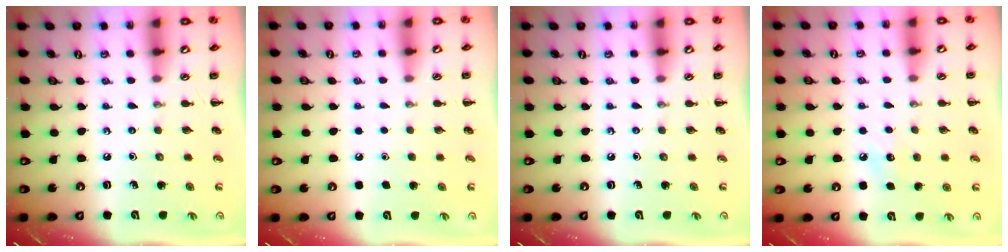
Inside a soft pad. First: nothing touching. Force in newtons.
{"total": 1.7, "press": 1.7, "slide": 0.1}
{"total": 0.0}
{"total": 6.3, "press": 6.1, "slide": 1.7}